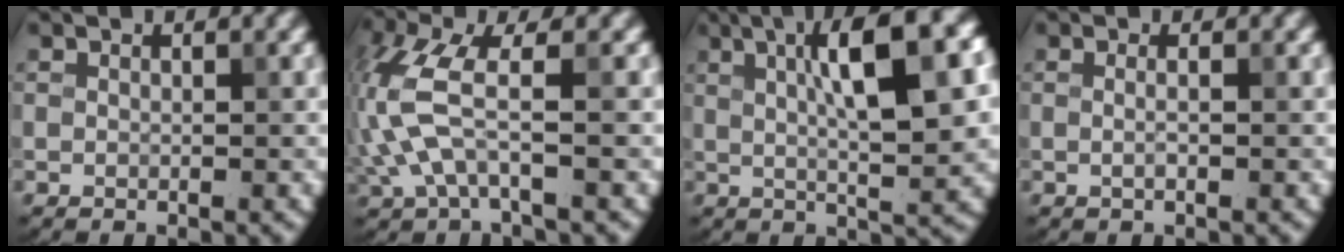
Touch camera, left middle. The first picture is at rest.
{"total": 4.9, "force": [-0.4, 1.5, 4.6], "torque": [-0.123, 0.007, -0.011]}
{"total": 10.4, "force": [2.8, 2.4, 9.7], "torque": [-0.132, 0.014, 0.043]}
{"total": 1.2, "force": [0.2, 0.4, 1.1], "torque": [-0.013, -0.014, -0.009]}